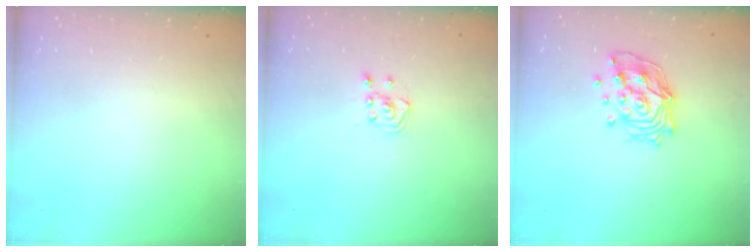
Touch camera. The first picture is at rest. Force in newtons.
{"total": 3.0, "press": 2.8, "slide": 1.1}
{"total": 15.0, "press": 14.9, "slide": 2.0}